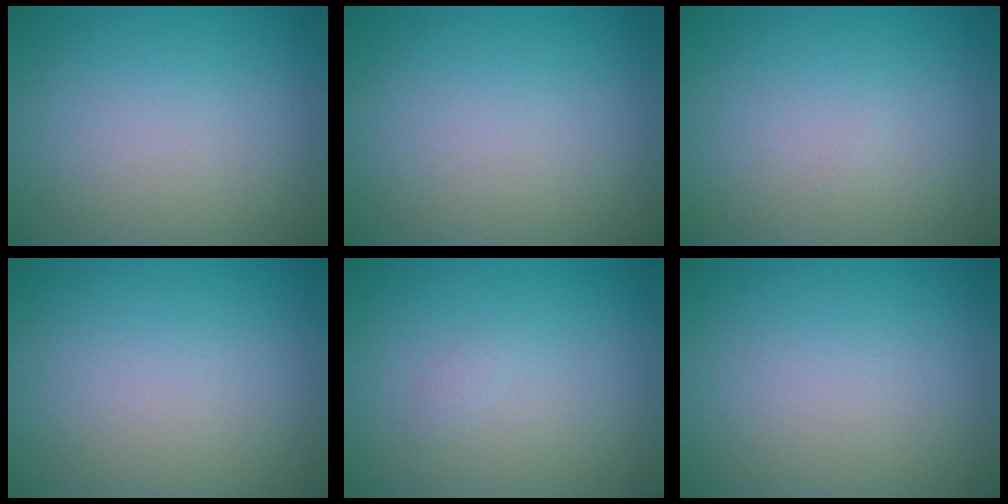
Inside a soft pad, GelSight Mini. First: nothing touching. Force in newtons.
{"total": 0.0}
{"total": 0.0}
{"total": 0.0}
{"total": 0.5, "press": 0.5, "slide": 0.0}
{"total": 0.0}